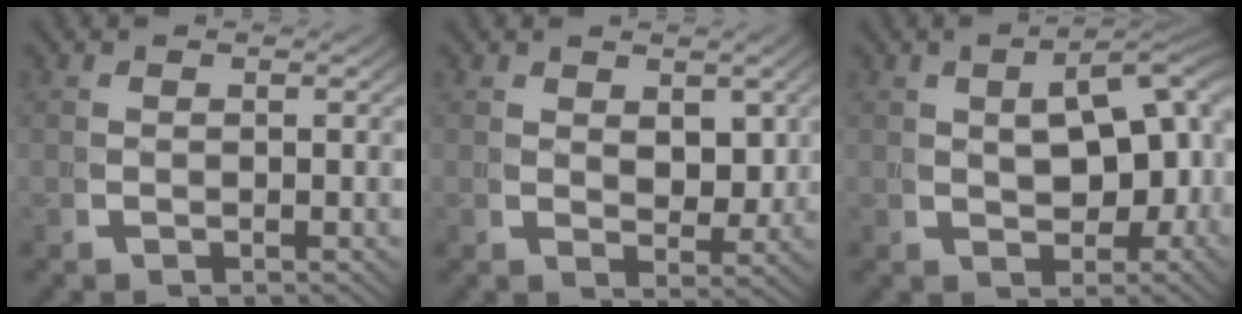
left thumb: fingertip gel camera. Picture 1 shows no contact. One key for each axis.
{"total": 2.2, "fx": 1.4, "fy": 1.2, "fz": 1.2, "tx": -0.017, "ty": -0.017, "tz": 0.034}
{"total": 6.9, "fx": 0.9, "fy": 4.1, "fz": 5.5, "tx": -0.070, "ty": -0.004, "tz": 0.024}